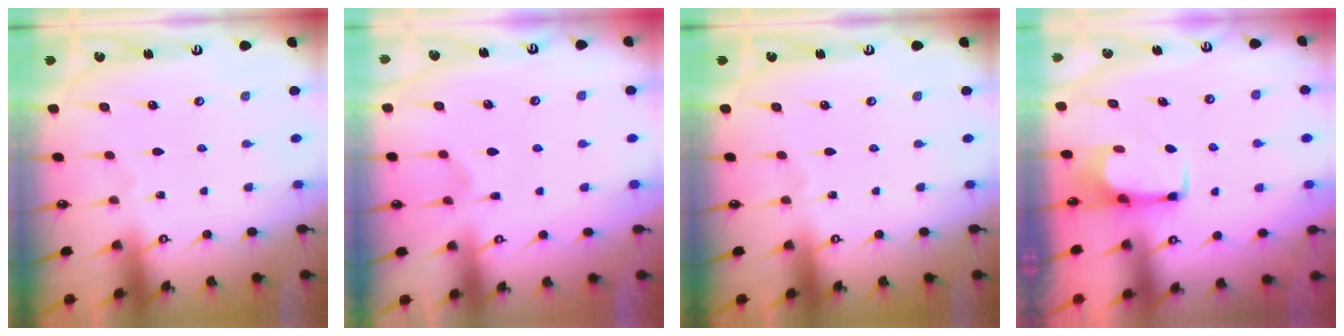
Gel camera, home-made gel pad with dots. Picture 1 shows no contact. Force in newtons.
{"total": 2.5, "press": 2.2, "slide": 1.2}
{"total": 0.0}
{"total": 2.7, "press": 2.6, "slide": 0.4}